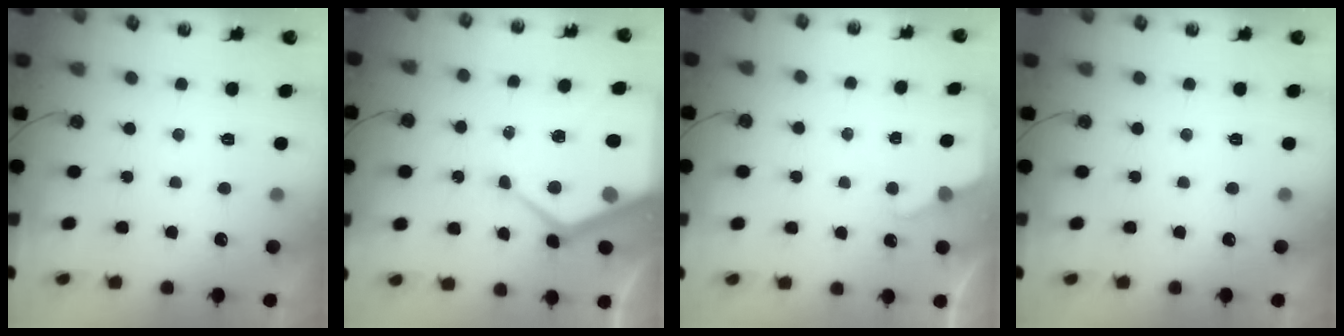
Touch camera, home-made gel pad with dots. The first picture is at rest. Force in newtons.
{"total": 14.8, "press": 14.8, "slide": 1.4}
{"total": 2.2, "press": 2.2, "slide": 0.3}
{"total": 0.0}